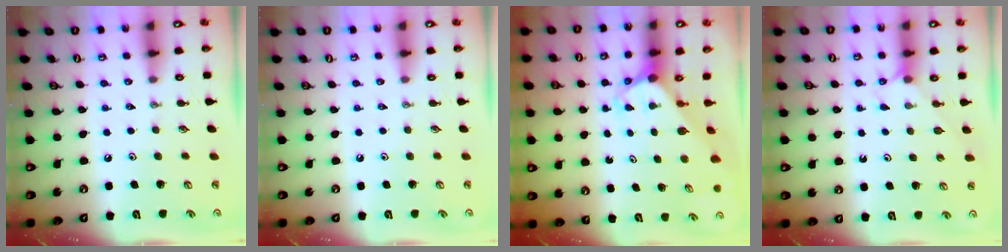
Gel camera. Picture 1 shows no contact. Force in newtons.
{"total": 0.0}
{"total": 3.3, "press": 3.3, "slide": 0.2}
{"total": 4.6, "press": 4.5, "slide": 0.6}